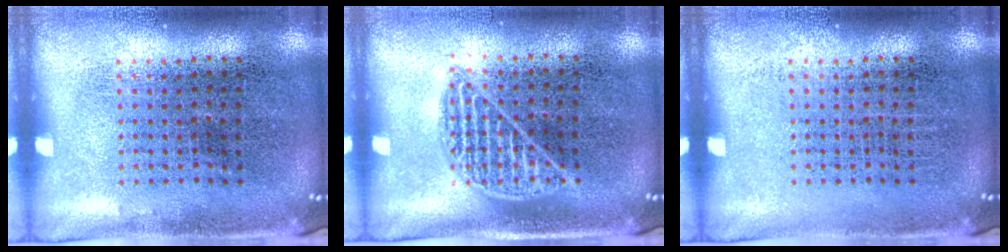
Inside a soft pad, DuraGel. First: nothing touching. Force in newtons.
{"total": 1.0, "press": 0.9, "slide": 0.3}
{"total": 0.0}